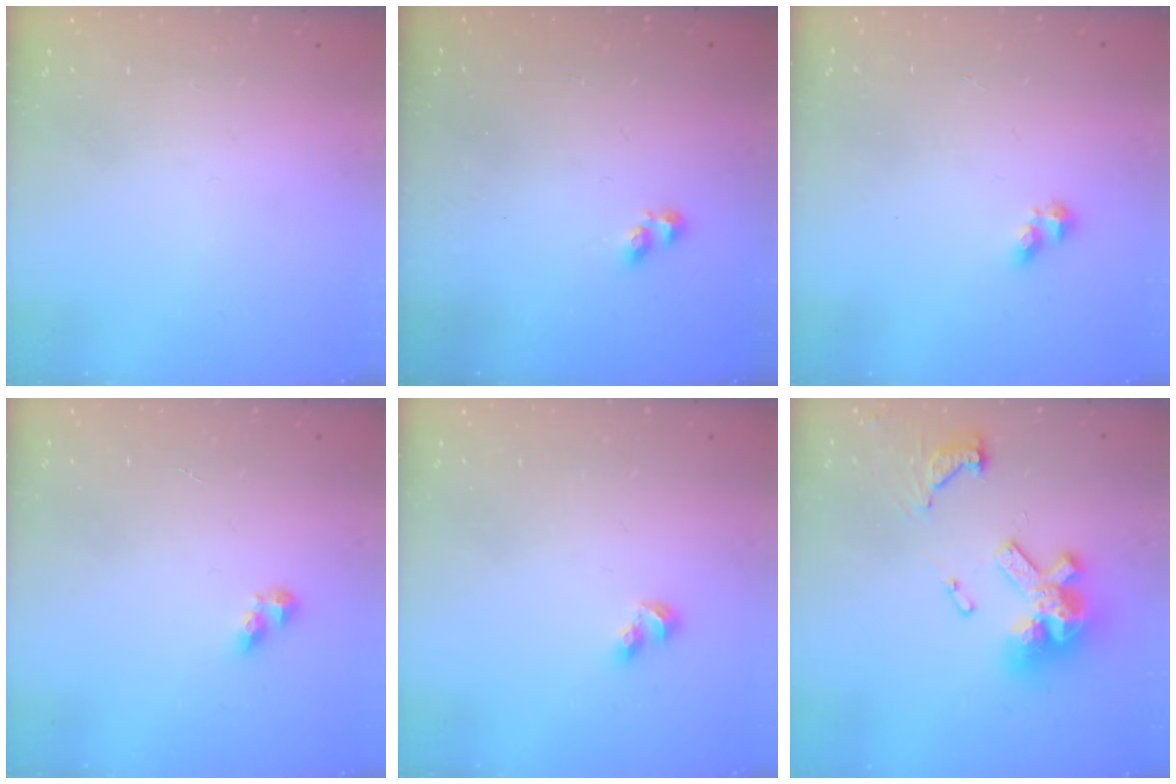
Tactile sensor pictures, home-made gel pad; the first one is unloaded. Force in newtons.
{"total": 1.9, "press": 1.9, "slide": 0.3}
{"total": 2.7, "press": 2.7, "slide": 0.4}
{"total": 5.0, "press": 5.0, "slide": 0.6}
{"total": 3.7, "press": 3.7, "slide": 0.4}
{"total": 18.5, "press": 18.3, "slide": 2.4}